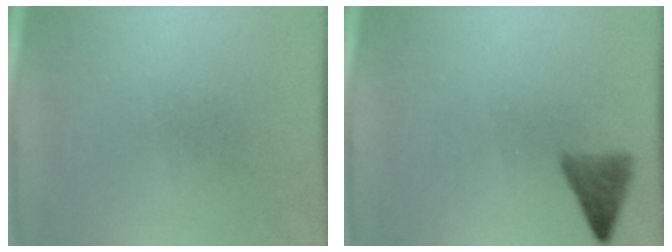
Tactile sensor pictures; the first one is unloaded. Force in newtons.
{"total": 2.8}